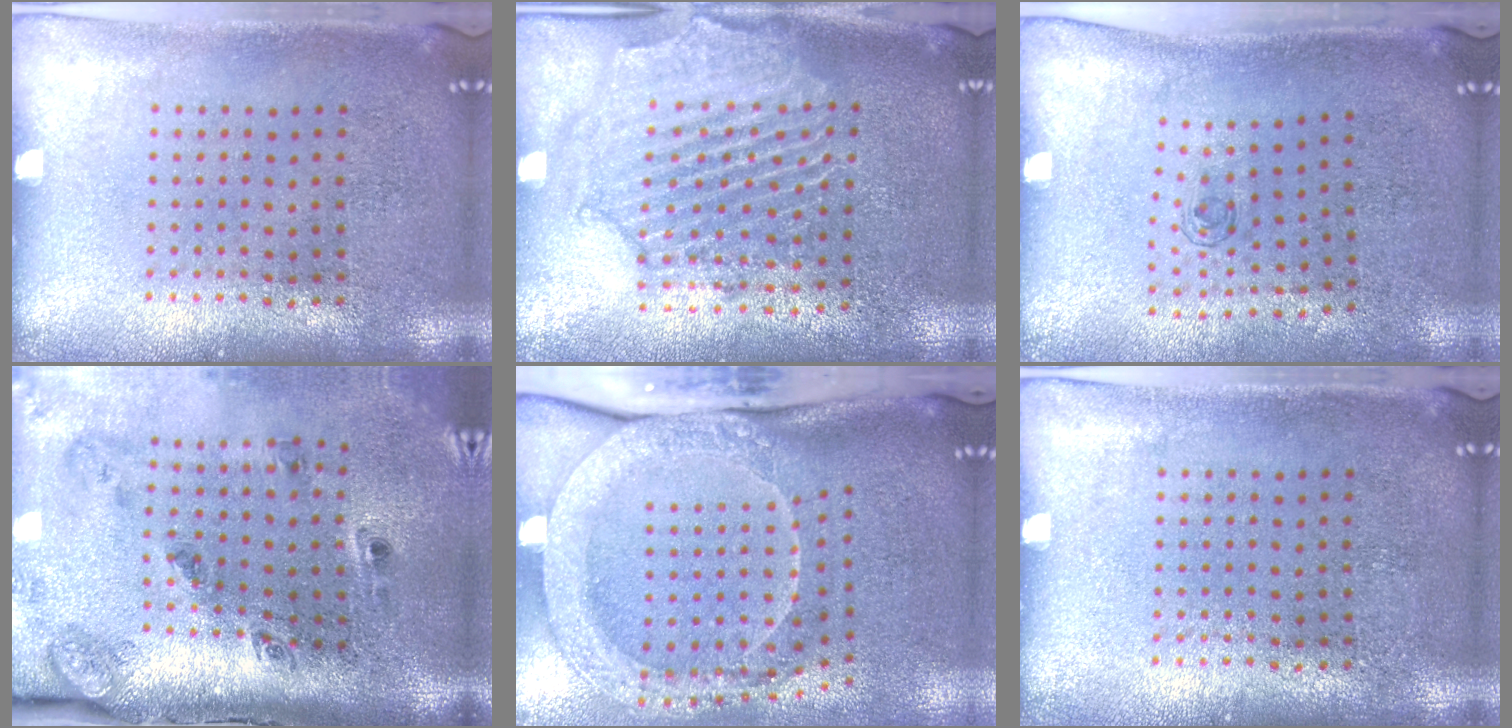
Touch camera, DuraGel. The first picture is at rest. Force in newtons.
{"total": 2.3, "press": 2.1, "slide": 0.7}
{"total": 0.5, "press": 0.3, "slide": 0.5}
{"total": 3.2, "press": 2.0, "slide": 2.5}
{"total": 2.4, "press": 2.1, "slide": 1.1}
{"total": 0.0}